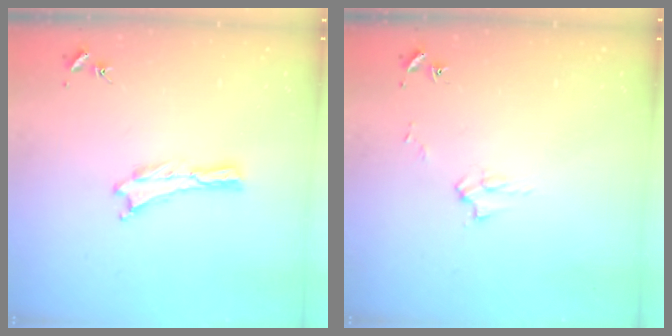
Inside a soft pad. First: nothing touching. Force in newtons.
{"total": 2.6, "press": 2.6, "slide": 0.3}